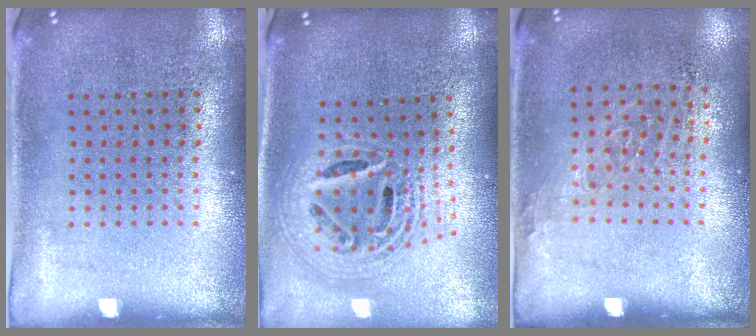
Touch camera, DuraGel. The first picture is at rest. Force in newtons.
{"total": 2.3, "press": 1.8, "slide": 1.6}
{"total": 1.0, "press": 0.7, "slide": 0.6}